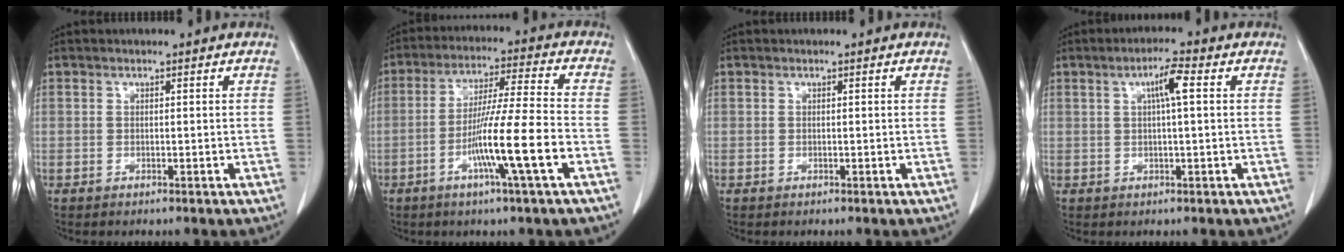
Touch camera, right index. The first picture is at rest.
{"total": 12.0, "force": [-4.2, -1.2, 11.1], "torque": [-0.206, -0.010, -0.079]}
{"total": 0.0}
{"total": 3.9, "force": [1.1, 0.4, 3.7], "torque": [-0.065, 0.009, 0.016]}